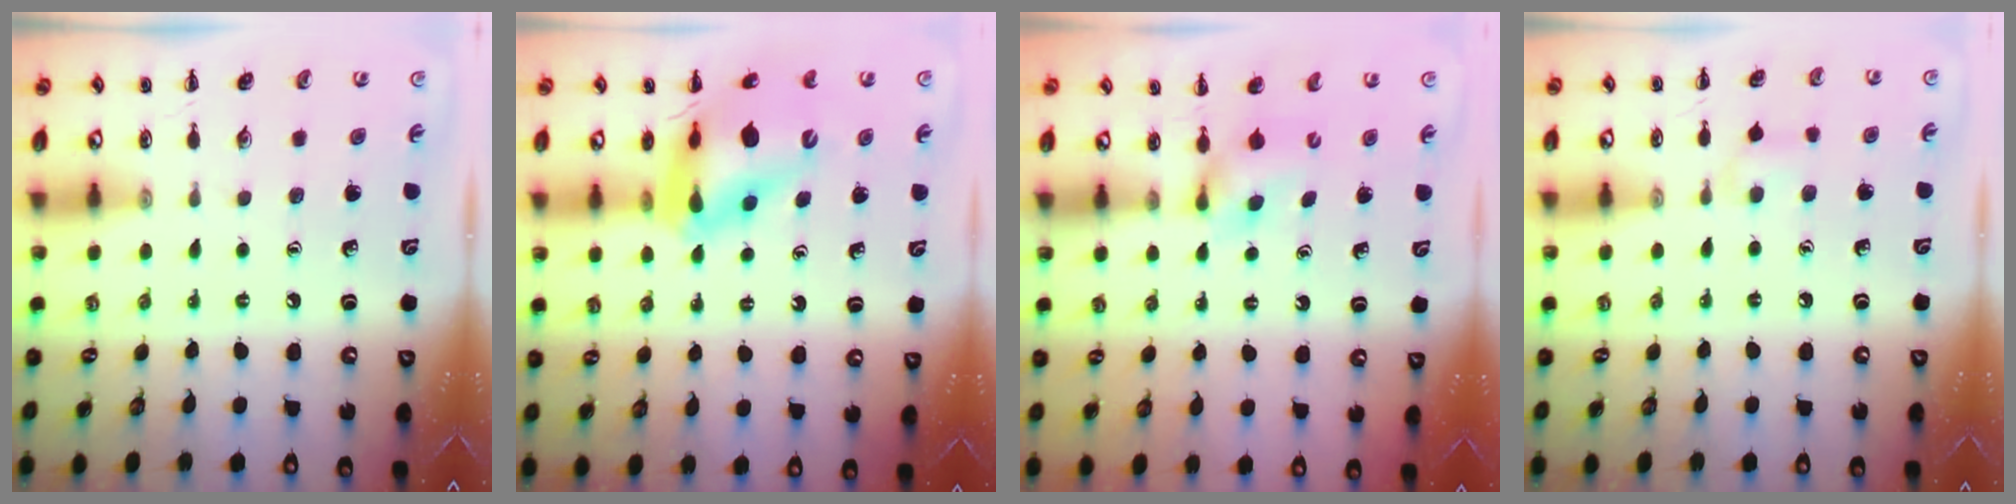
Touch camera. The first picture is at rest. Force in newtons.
{"total": 13.7, "press": 13.1, "slide": 3.8}
{"total": 4.7, "press": 4.5, "slide": 1.2}
{"total": 5.0, "press": 4.7, "slide": 1.7}